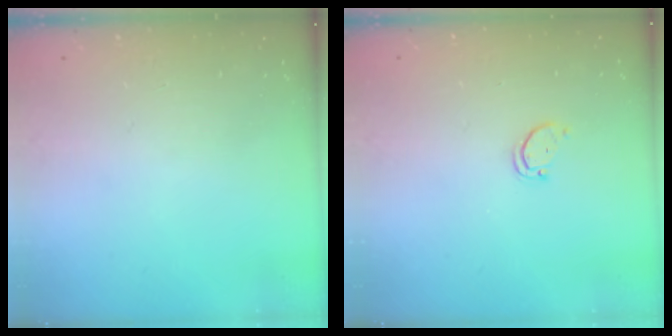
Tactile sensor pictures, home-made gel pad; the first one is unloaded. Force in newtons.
{"total": 1.8, "press": 1.8, "slide": 0.1}